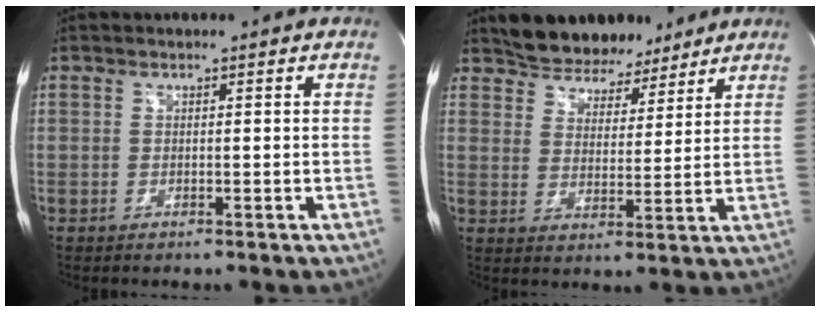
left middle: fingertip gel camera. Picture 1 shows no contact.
{"total": 9.8, "force": [8.6, 4.2, 2.3], "torque": [-0.028, 0.011, 0.133]}